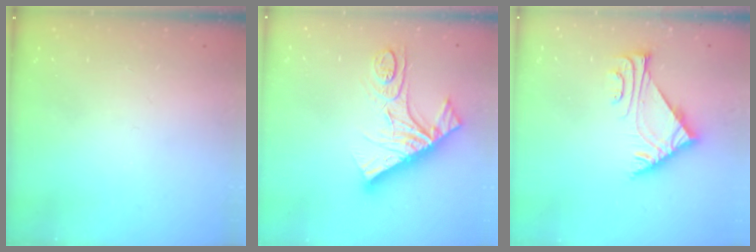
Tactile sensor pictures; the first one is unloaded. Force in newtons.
{"total": 17.9, "press": 17.8, "slide": 2.0}
{"total": 5.7, "press": 5.6, "slide": 0.7}